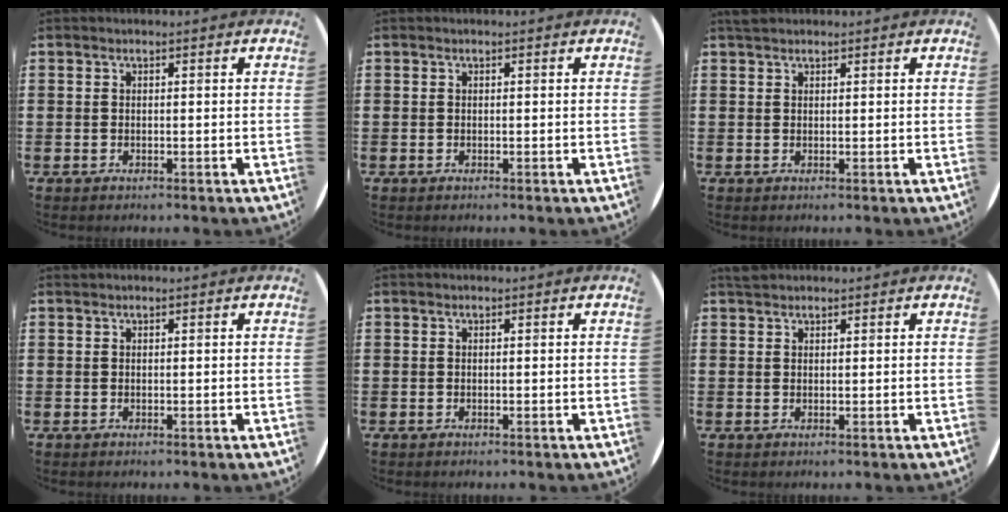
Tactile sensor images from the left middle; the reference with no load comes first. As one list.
[{"total": 0.0}, {"total": 0.9, "force": [0.8, 0.3, 0.1], "torque": [-0.004, 0.003, 0.016]}, {"total": 0.0}, {"total": 0.0}, {"total": 1.1, "force": [1.0, 0.3, 0.2], "torque": [0.002, 0.001, 0.018]}]